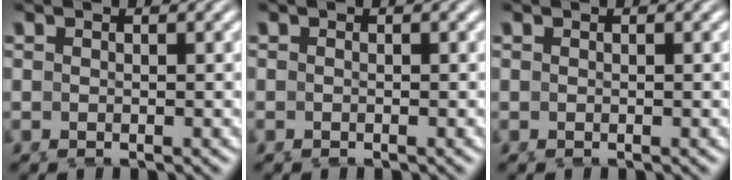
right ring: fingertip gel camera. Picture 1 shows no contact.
{"total": 0.0}
{"total": 0.0}